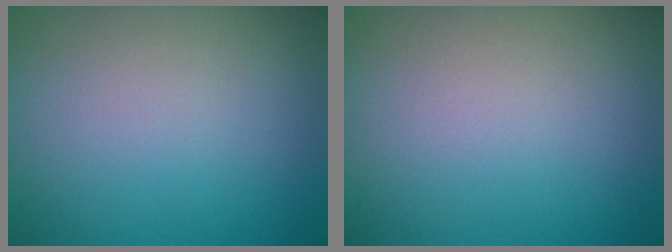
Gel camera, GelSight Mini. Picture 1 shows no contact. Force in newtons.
{"total": 0.0}